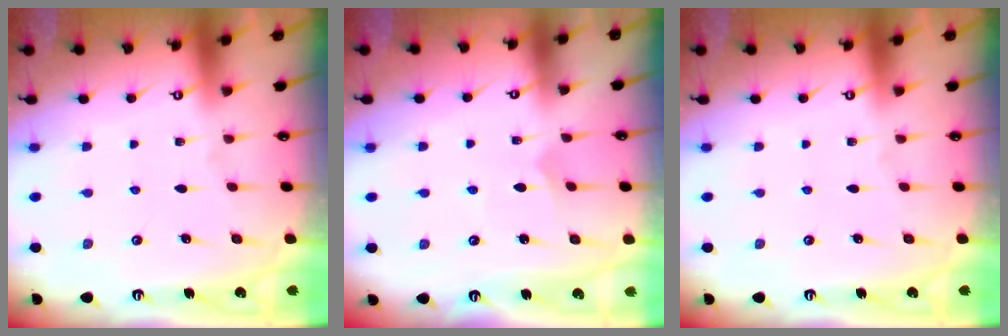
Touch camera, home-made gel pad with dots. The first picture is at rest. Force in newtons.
{"total": 2.6, "press": 2.6, "slide": 0.2}
{"total": 0.0}